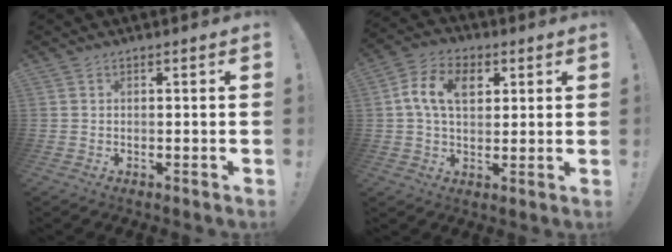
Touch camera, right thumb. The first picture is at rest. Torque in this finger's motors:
{"motor_torque": [1.47, 1.46, 0.40, -0.15, 0.02]}